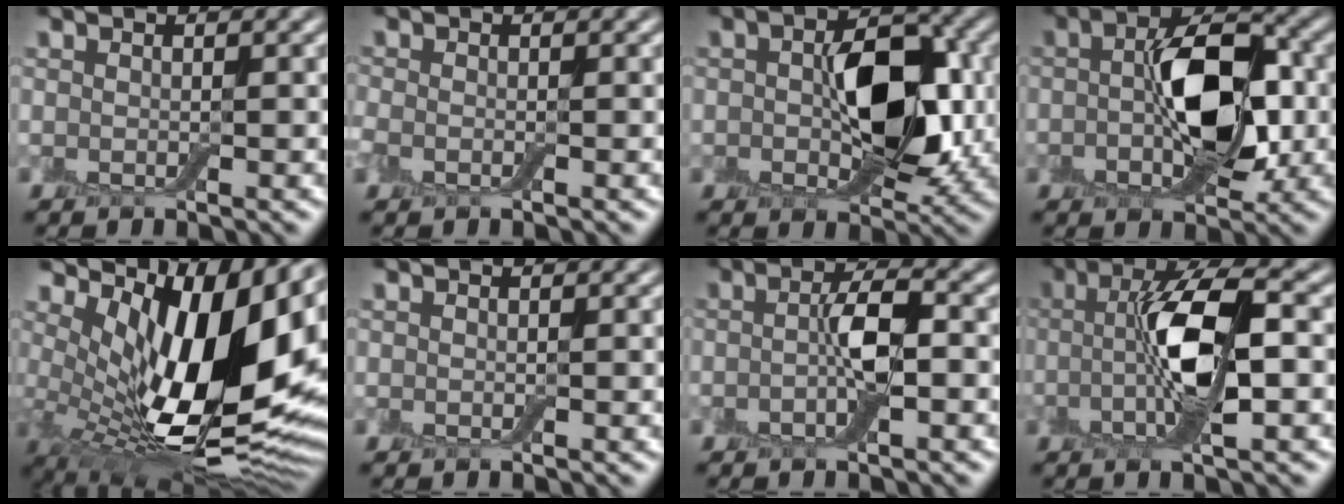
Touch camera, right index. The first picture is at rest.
{"total": 0.7, "force": [-0.5, 0.4, 0.3], "torque": [-0.009, -0.005, -0.012]}
{"total": 8.0, "force": [0.0, 4.8, 6.4], "torque": [-0.105, 0.000, 0.000]}
{"total": 8.3, "force": [-0.4, 4.5, 6.9], "torque": [-0.118, 0.003, -0.011]}
{"total": 15.3, "force": [3.3, 7.4, 12.9], "torque": [-0.199, -0.020, 0.063]}
{"total": 0.0}
{"total": 3.5, "force": [-0.6, 1.0, 3.3], "torque": [-0.063, 0.004, -0.014]}
{"total": 7.5, "force": [-0.3, 2.3, 7.2], "torque": [-0.133, 0.005, -0.010]}